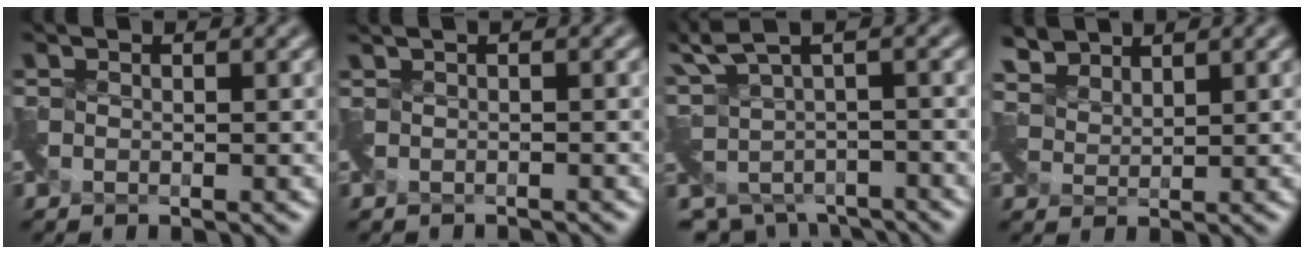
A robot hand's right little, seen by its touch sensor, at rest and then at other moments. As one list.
[{"total": 1.5, "force": [-0.6, 0.7, 1.2], "torque": [-0.021, -0.016, -0.012]}, {"total": 5.2, "force": [0.2, 3.1, 4.2], "torque": [-0.111, -0.036, 0.031]}, {"total": 3.9, "force": [3.7, 1.3, 0.4], "torque": [-0.030, -0.008, 0.085]}]